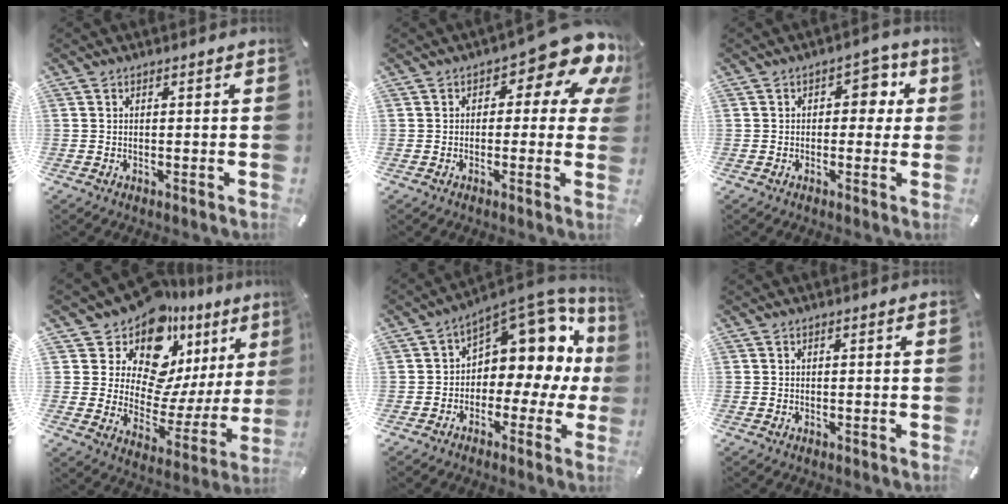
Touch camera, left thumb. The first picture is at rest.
{"total": 11.9, "force": [6.0, 5.3, 8.8], "torque": [-0.112, -0.044, 0.100]}
{"total": 5.5, "force": [0.8, 3.9, 3.8], "torque": [-0.032, -0.004, 0.000]}
{"total": 15.0, "force": [11.2, 8.3, 5.5], "torque": [-0.093, -0.124, 0.191]}
{"total": 12.3, "force": [5.4, 7.4, 8.2], "torque": [-0.115, -0.052, 0.090]}
{"total": 0.0}